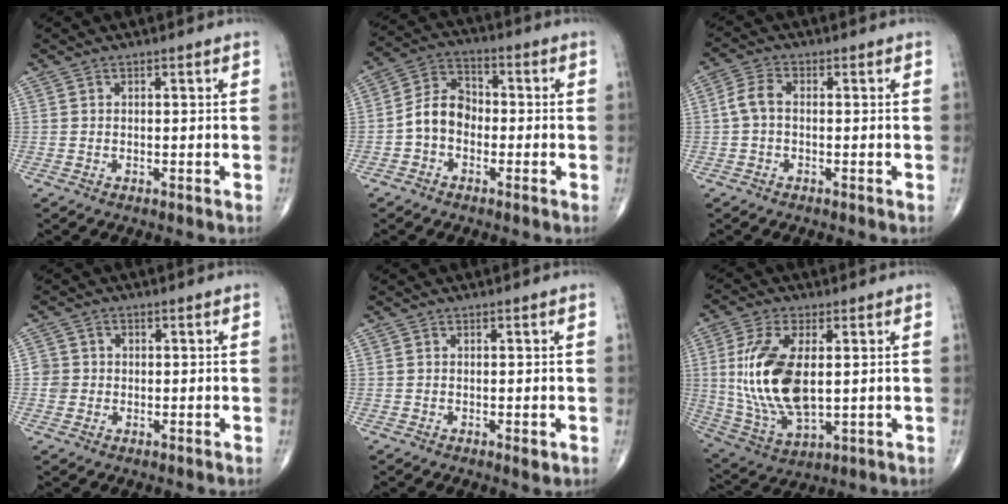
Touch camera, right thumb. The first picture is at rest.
{"total": 7.7, "force": [-1.8, 5.8, 4.7], "torque": [-0.069, 0.034, -0.049]}
{"total": 4.0, "force": [-0.3, 2.4, 3.1], "torque": [-0.066, 0.013, -0.012]}
{"total": 3.0, "force": [-0.3, 3.0, 0.5], "torque": [0.011, 0.008, -0.007]}
{"total": 1.1, "force": [-0.2, 0.4, 1.0], "torque": [-0.012, -0.004, -0.002]}
{"total": 16.4, "force": [1.5, 8.0, 14.2], "torque": [-0.297, -0.014, 0.040]}